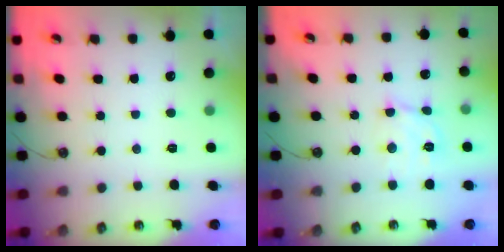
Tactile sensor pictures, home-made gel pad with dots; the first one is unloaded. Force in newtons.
{"total": 8.0, "press": 8.0, "slide": 0.5}